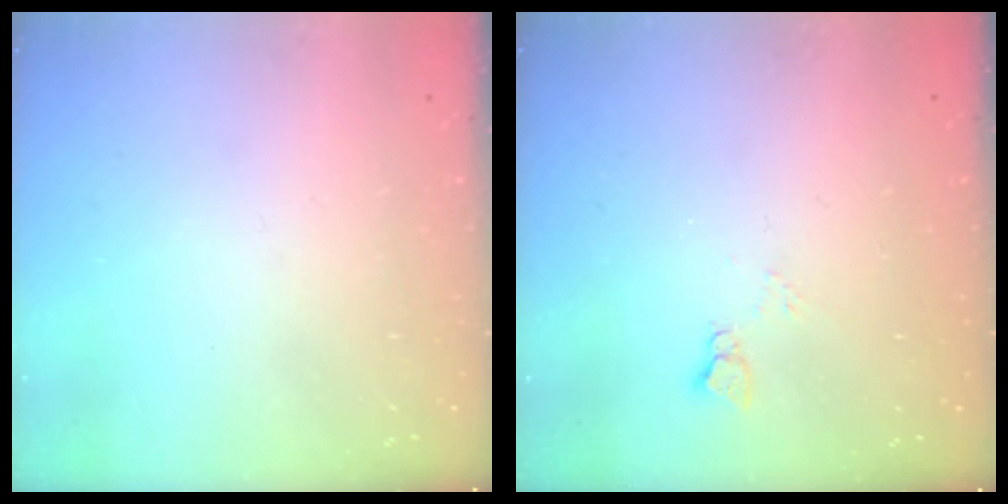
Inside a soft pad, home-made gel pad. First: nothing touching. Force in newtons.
{"total": 4.4, "press": 4.3, "slide": 0.6}